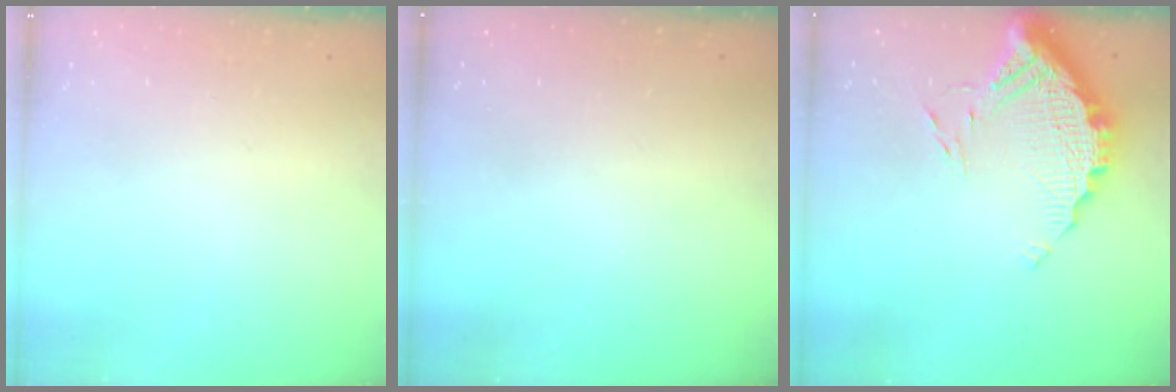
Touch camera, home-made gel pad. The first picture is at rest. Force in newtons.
{"total": 2.9, "press": 2.8, "slide": 0.9}
{"total": 12.7, "press": 12.7, "slide": 0.9}